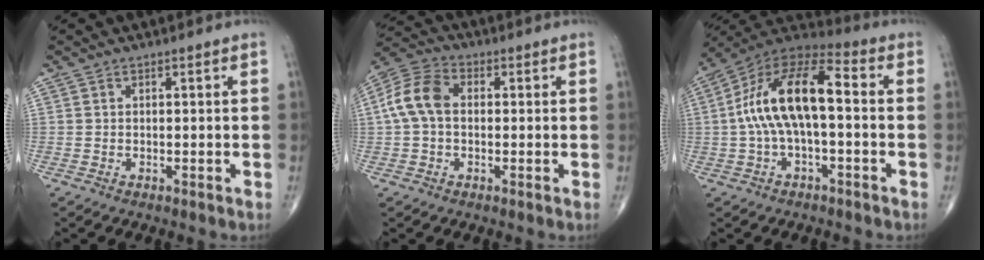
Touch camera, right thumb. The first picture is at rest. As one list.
[{"total": 9.0, "force": [0.5, 6.1, 6.6], "torque": [-0.136, 0.029, 0.000]}, {"total": 15.9, "force": [0.1, 6.9, 14.3], "torque": [-0.274, 0.052, -0.007]}]